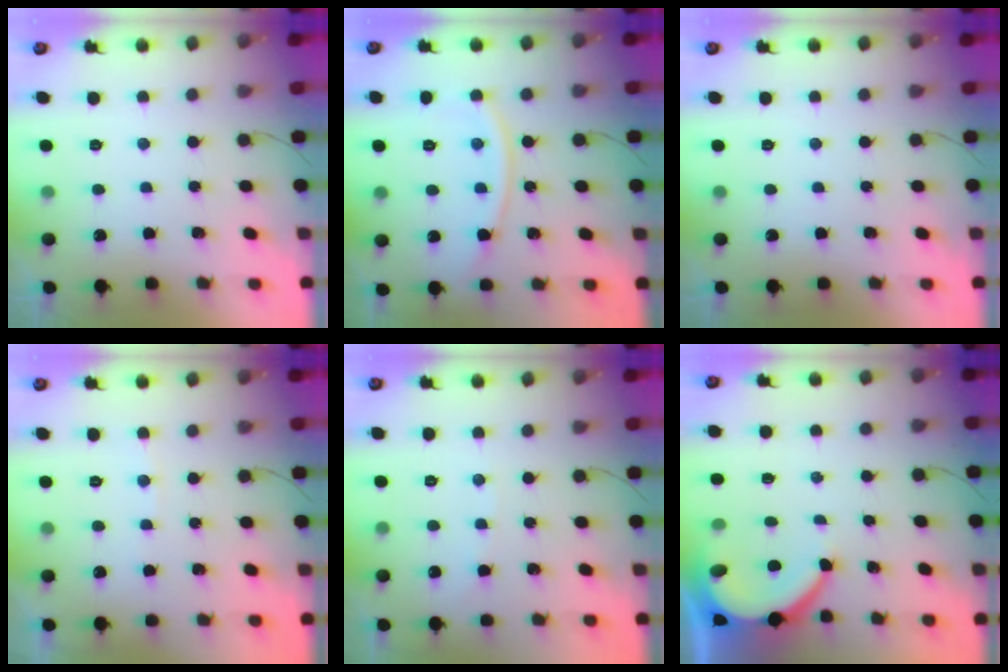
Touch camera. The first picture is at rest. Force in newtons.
{"total": 10.9, "press": 10.8, "slide": 1.1}
{"total": 0.0}
{"total": 2.5, "press": 2.5, "slide": 0.3}
{"total": 3.2, "press": 3.2, "slide": 0.4}
{"total": 6.4, "press": 6.4, "slide": 0.5}